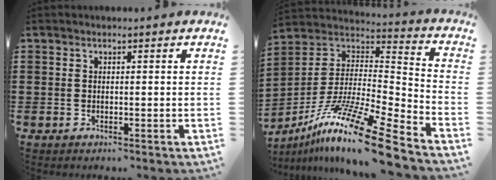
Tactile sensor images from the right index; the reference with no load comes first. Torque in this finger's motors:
{"motor_torque": [0.25, -0.48, 1.04, 0.21]}